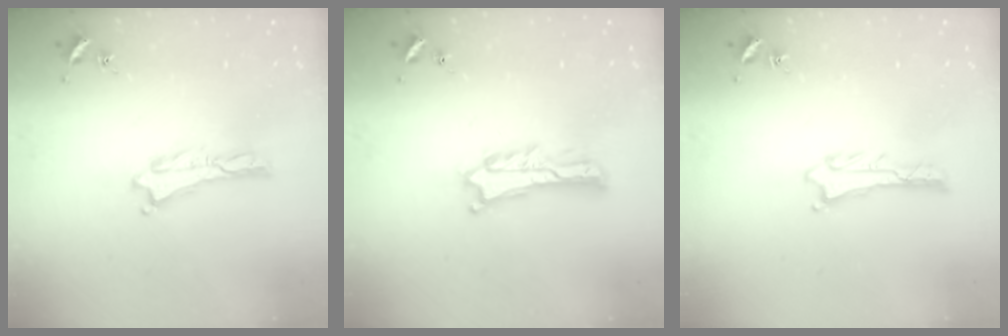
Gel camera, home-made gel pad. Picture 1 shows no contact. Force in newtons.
{"total": 2.0, "press": 2.0, "slide": 0.3}
{"total": 0.8, "press": 0.7, "slide": 0.1}